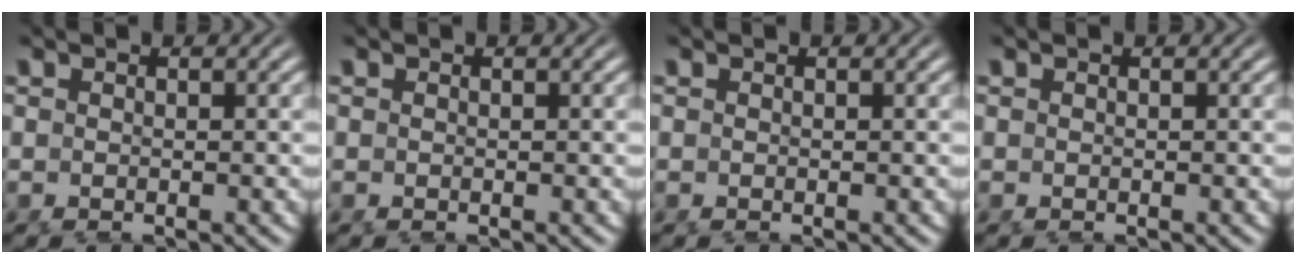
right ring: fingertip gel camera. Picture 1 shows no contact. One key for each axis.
{"total": 0.0}
{"total": 0.0}
{"total": 0.0}